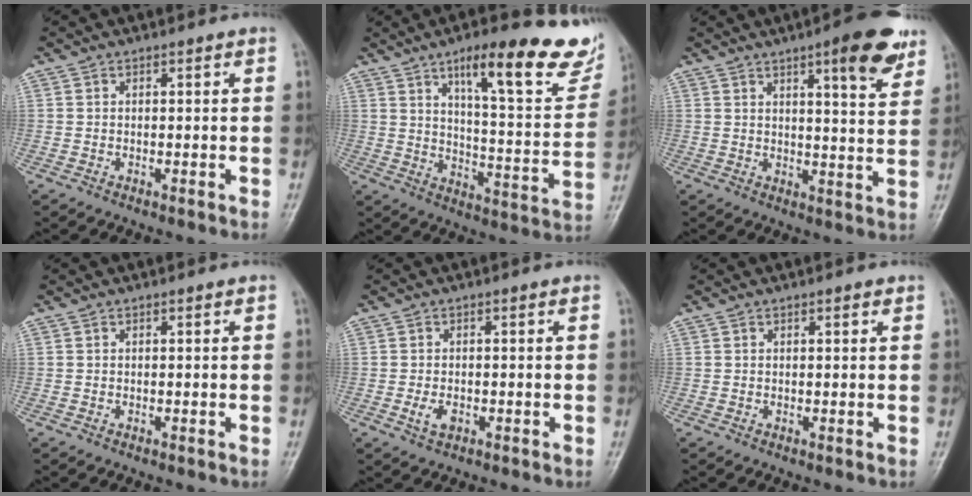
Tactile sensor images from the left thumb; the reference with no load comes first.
{"total": 22.1, "force": [13.7, 5.9, 16.3], "torque": [-0.181, -0.056, 0.197]}
{"total": 6.2, "force": [3.7, 1.8, 4.6], "torque": [-0.044, -0.016, 0.041]}
{"total": 0.0}
{"total": 2.6, "force": [-0.8, 1.6, 1.9], "torque": [-0.036, -0.001, -0.014]}
{"total": 0.9, "force": [0.6, 0.3, 0.7], "torque": [-0.009, -0.001, 0.007]}